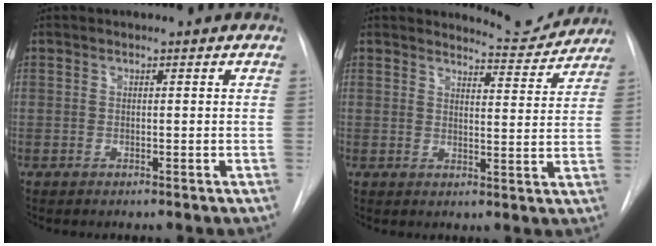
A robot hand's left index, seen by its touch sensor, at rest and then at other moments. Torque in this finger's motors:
{"motor_torque": [0.69, -0.82, 0.04, -0.02]}